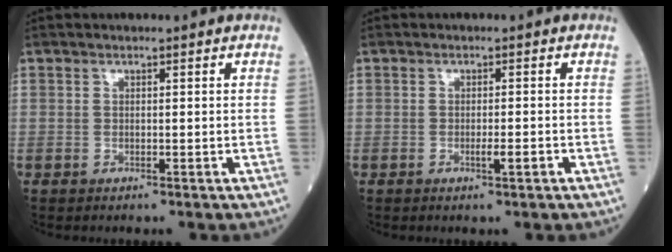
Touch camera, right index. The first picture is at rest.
{"total": 2.0, "force": [-0.8, 0.1, 1.8], "torque": [-0.032, -0.004, -0.013]}